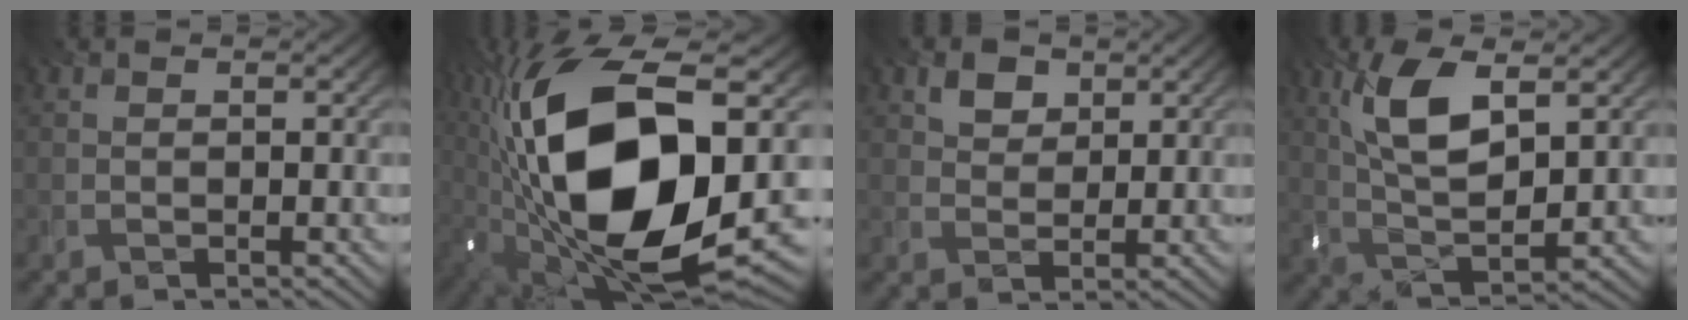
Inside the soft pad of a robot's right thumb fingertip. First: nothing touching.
{"total": 20.7, "force": [0.8, 9.8, 18.2], "torque": [-0.401, -0.011, 0.019]}
{"total": 3.2, "force": [2.2, 1.9, 1.3], "torque": [-0.036, -0.003, 0.034]}
{"total": 9.3, "force": [3.6, 3.4, 7.9], "torque": [-0.173, 0.004, 0.064]}